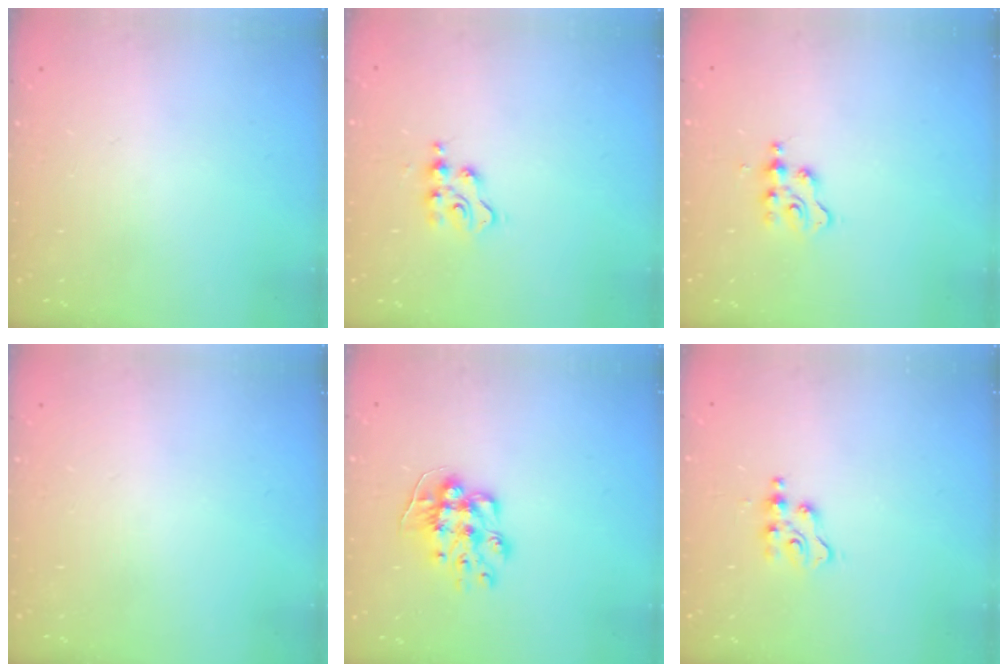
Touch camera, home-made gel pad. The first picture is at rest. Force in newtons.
{"total": 3.7, "press": 3.7, "slide": 0.5}
{"total": 2.1, "press": 2.1, "slide": 0.3}
{"total": 0.0}
{"total": 9.9, "press": 9.9, "slide": 0.4}
{"total": 4.0, "press": 4.0, "slide": 0.3}